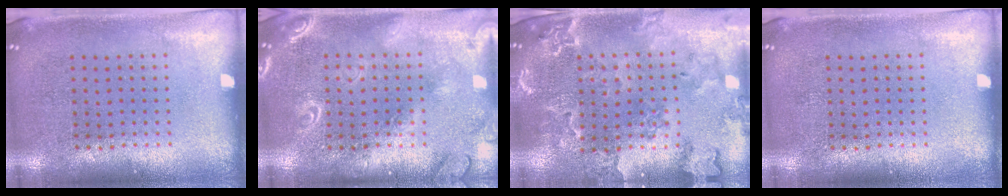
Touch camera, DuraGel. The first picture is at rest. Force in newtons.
{"total": 2.1, "press": 2.1, "slide": 0.2}
{"total": 1.9, "press": 1.9, "slide": 0.3}
{"total": 0.0}